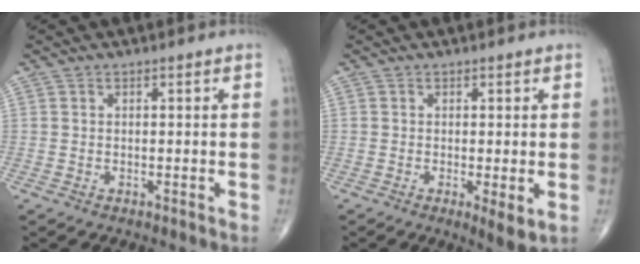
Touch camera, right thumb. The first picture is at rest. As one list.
[{"total": 3.9, "force": [-0.7, 0.9, 3.7], "torque": [-0.059, -0.014, -0.014]}]